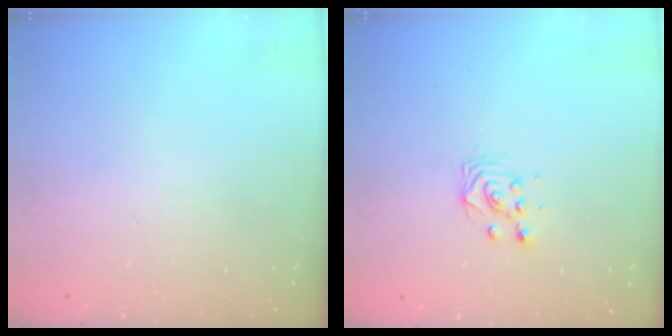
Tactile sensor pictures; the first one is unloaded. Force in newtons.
{"total": 2.9, "press": 2.9, "slide": 0.1}